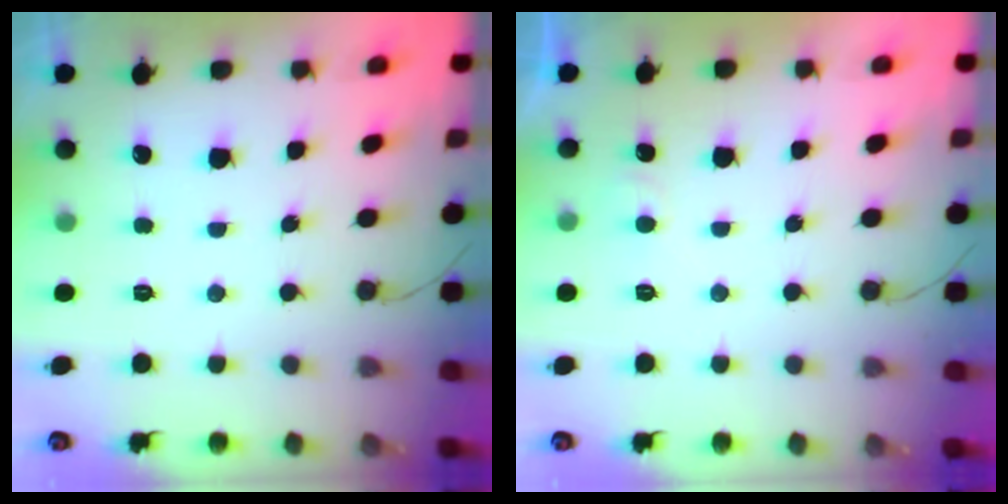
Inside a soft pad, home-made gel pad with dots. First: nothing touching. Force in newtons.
{"total": 3.8, "press": 3.8, "slide": 0.4}